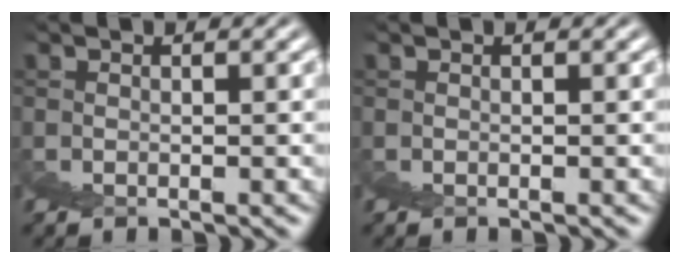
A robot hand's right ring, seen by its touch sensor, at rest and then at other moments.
{"total": 0.0}